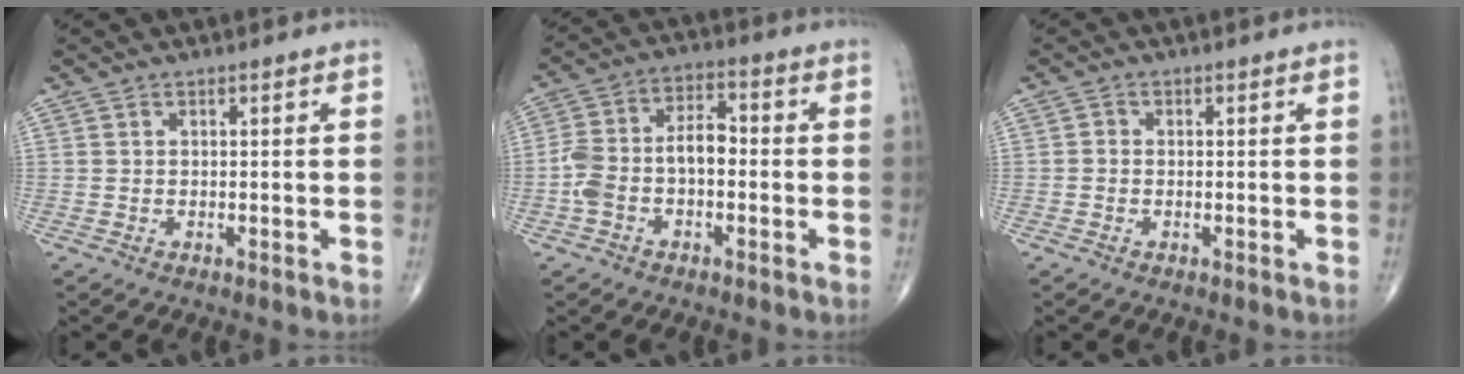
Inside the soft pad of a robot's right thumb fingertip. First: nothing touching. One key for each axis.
{"total": 9.7, "fx": -1.7, "fy": 5.5, "fz": 7.8, "tx": -0.151, "ty": 0.042, "tz": -0.037}
{"total": 0.9, "fx": -0.2, "fy": 0.7, "fz": 0.4, "tx": -0.001, "ty": 0.002, "tz": -0.009}